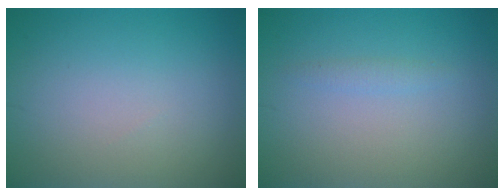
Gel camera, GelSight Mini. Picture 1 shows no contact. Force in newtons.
{"total": 0.8, "press": 0.8, "slide": 0.1}